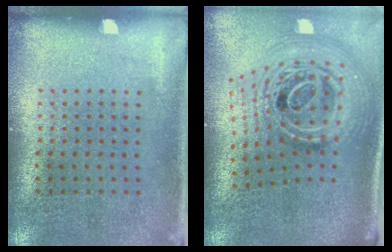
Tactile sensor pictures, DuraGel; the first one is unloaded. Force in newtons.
{"total": 2.5, "press": 1.8, "slide": 1.8}